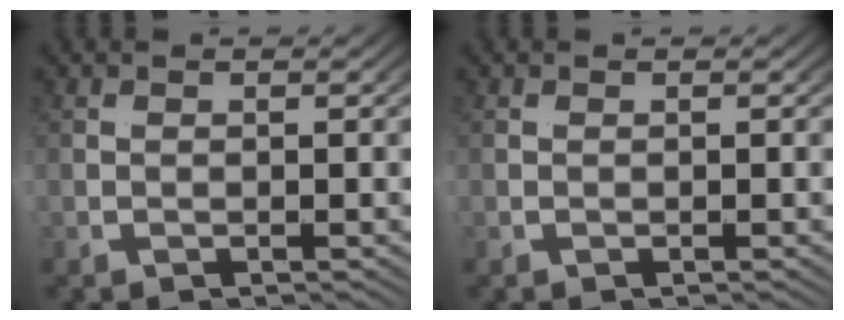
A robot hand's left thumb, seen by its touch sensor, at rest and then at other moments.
{"total": 0.0}